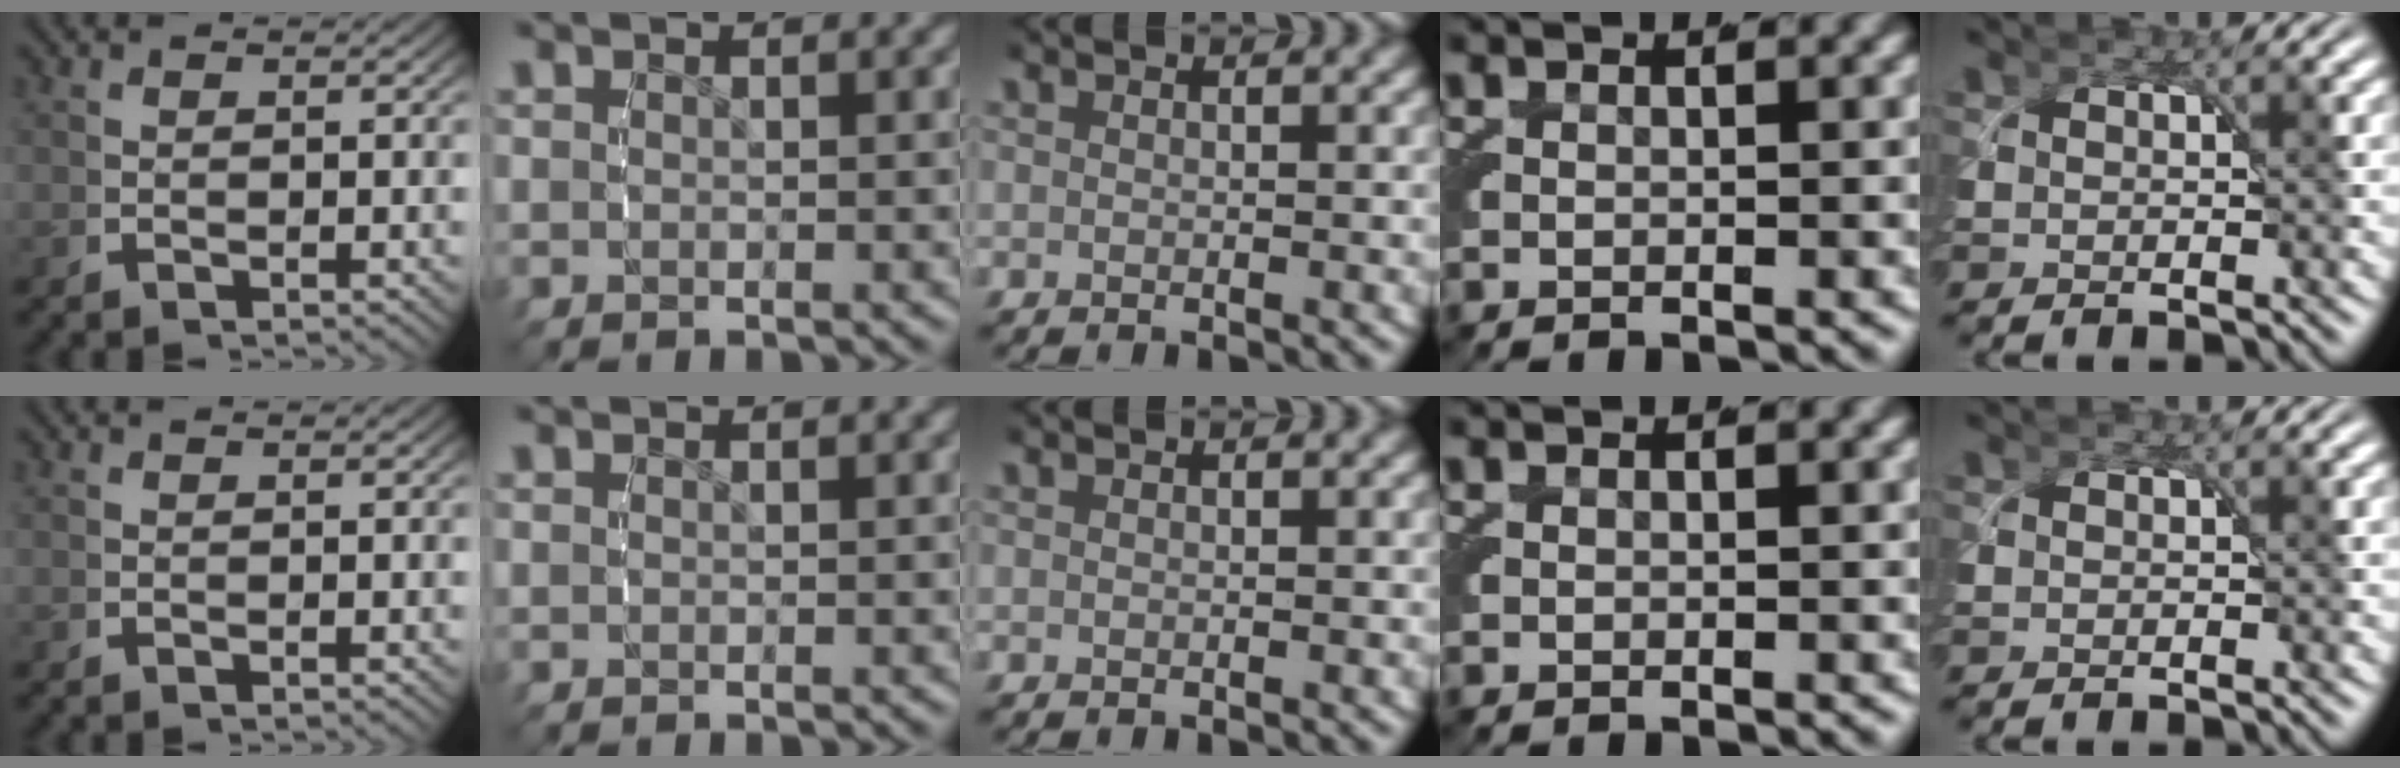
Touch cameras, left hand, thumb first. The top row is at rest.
{}